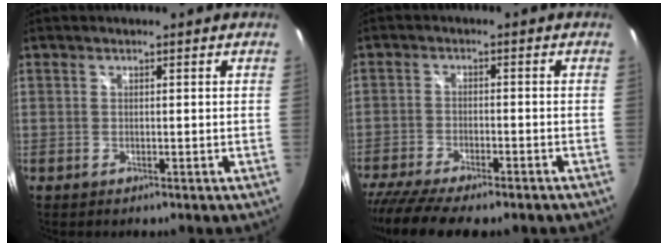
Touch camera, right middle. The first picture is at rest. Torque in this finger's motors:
{"motor_torque": [1.07, -1.07, 0.23, 0.13]}